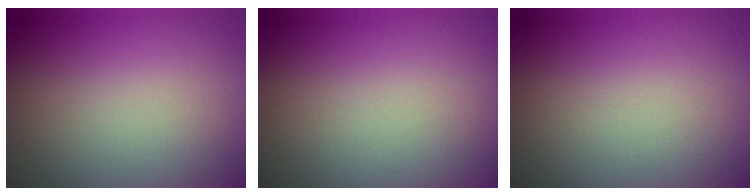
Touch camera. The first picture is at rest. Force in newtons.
{"total": 0.0}
{"total": 0.0}